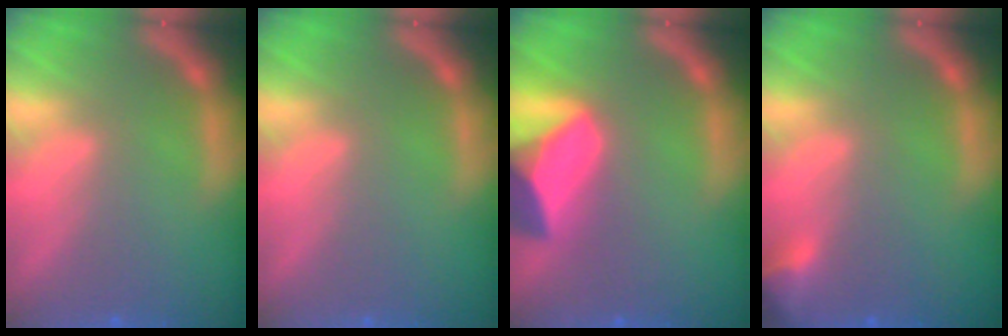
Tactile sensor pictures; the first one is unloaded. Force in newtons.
{"total": 0.0}
{"total": 8.9}
{"total": 2.4}